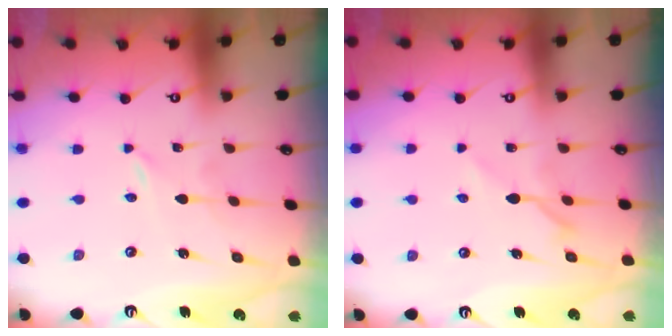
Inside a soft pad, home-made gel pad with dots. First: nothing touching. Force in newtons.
{"total": 5.4, "press": 5.4, "slide": 0.8}